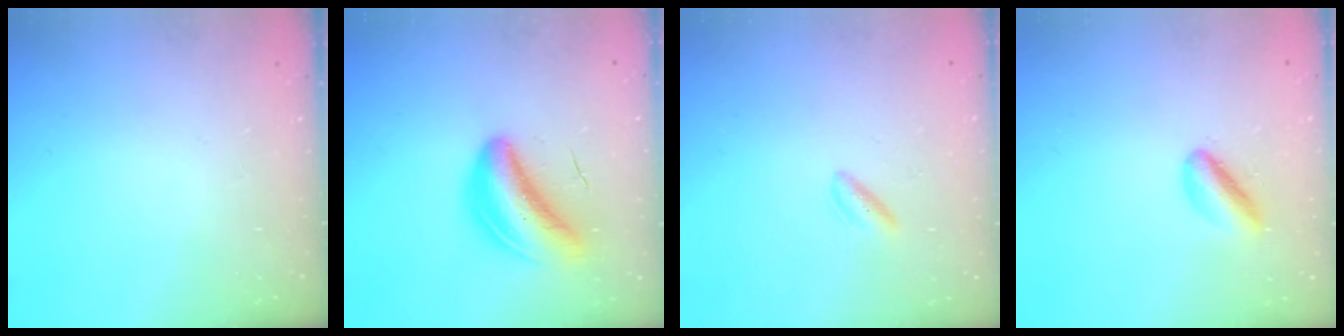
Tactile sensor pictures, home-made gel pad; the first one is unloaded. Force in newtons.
{"total": 8.9, "press": 8.5, "slide": 2.4}
{"total": 2.5, "press": 2.2, "slide": 1.3}
{"total": 4.7, "press": 4.7, "slide": 0.9}